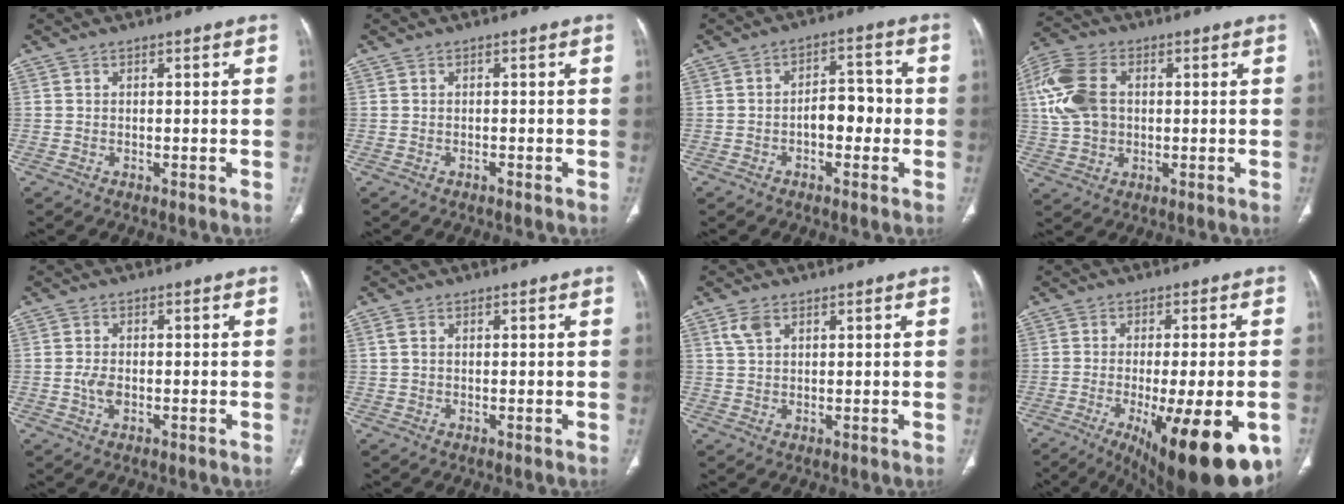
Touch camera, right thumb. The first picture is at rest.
{"total": 0.0}
{"total": 6.0, "force": [-1.3, 3.6, 4.7], "torque": [-0.046, 0.029, -0.025]}
{"total": 12.9, "force": [1.9, 9.0, 9.0], "torque": [-0.193, 0.014, 0.035]}
{"total": 2.4, "force": [-0.5, 1.4, 1.9], "torque": [-0.039, 0.000, -0.010]}
{"total": 1.3, "force": [0.3, 0.9, 0.9], "torque": [-0.027, 0.005, 0.010]}
{"total": 3.0, "force": [1.6, 1.7, 1.9], "torque": [-0.040, 0.003, 0.041]}
{"total": 21.6, "force": [-8.9, 6.3, 18.6], "torque": [-0.214, -0.019, -0.115]}